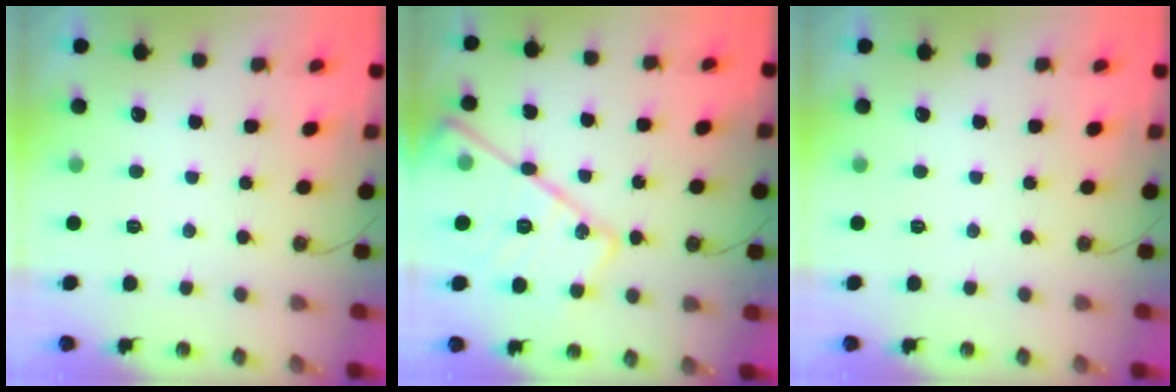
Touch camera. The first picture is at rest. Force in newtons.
{"total": 21.3, "press": 21.2, "slide": 1.9}
{"total": 0.0}